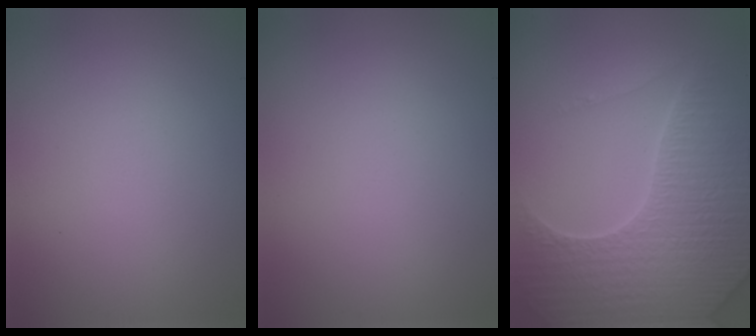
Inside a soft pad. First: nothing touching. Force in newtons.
{"total": 0.0}
{"total": 6.9, "press": 6.7, "slide": 1.5}